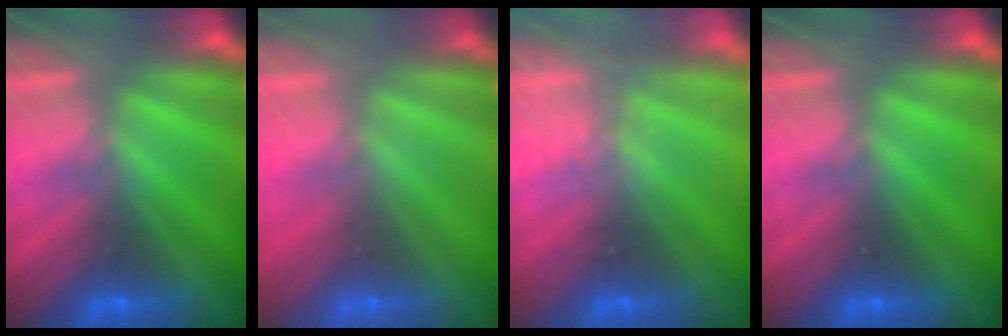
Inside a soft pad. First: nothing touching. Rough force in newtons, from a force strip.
{"total": 2.9}
{"total": 2.2}
{"total": 0.0}